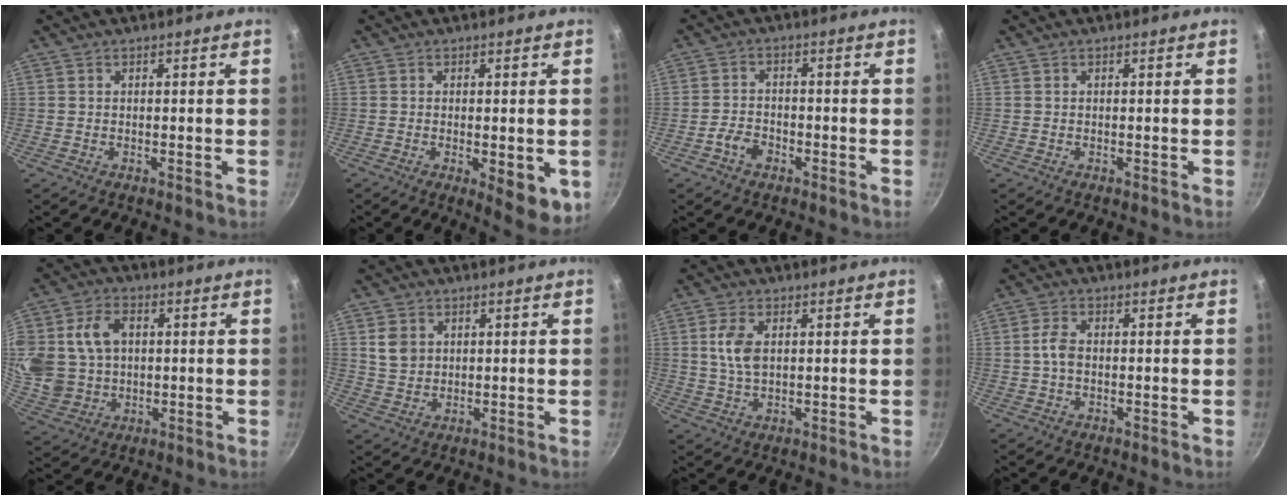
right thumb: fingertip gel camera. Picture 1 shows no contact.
{"total": 8.2, "force": [-1.8, 2.9, 7.4], "torque": [-0.085, -0.006, -0.017]}
{"total": 3.7, "force": [-2.1, 2.4, 1.9], "torque": [-0.033, 0.024, -0.041]}
{"total": 0.0}
{"total": 19.0, "force": [2.9, 15.1, 11.2], "torque": [-0.238, 0.021, 0.066]}
{"total": 4.9, "force": [1.4, 4.0, 2.3], "torque": [-0.027, 0.001, 0.029]}
{"total": 5.9, "force": [1.3, 3.3, 4.7], "torque": [-0.089, 0.001, 0.024]}
{"total": 3.3, "force": [-0.2, 2.1, 2.6], "torque": [-0.055, 0.012, -0.008]}